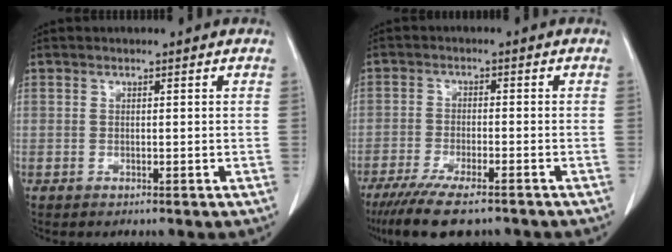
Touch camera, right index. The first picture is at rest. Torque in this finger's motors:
{"motor_torque": [0.95, -0.92, 0.30, 0.10]}